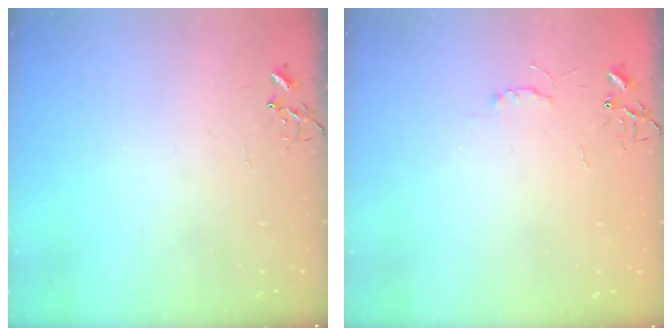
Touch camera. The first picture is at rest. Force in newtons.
{"total": 4.2, "press": 4.2, "slide": 0.6}